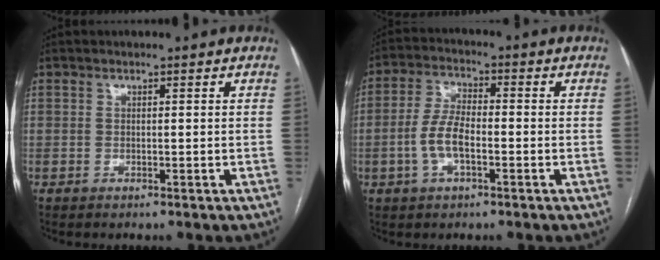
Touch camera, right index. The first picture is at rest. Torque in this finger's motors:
{"motor_torque": [0.15, -0.13, 0.11, 0.05]}